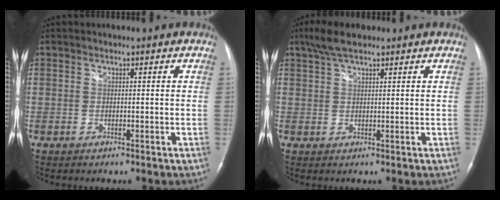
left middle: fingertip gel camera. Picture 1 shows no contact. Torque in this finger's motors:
{"motor_torque": [0.26, -0.25, -0.04, 0.04]}